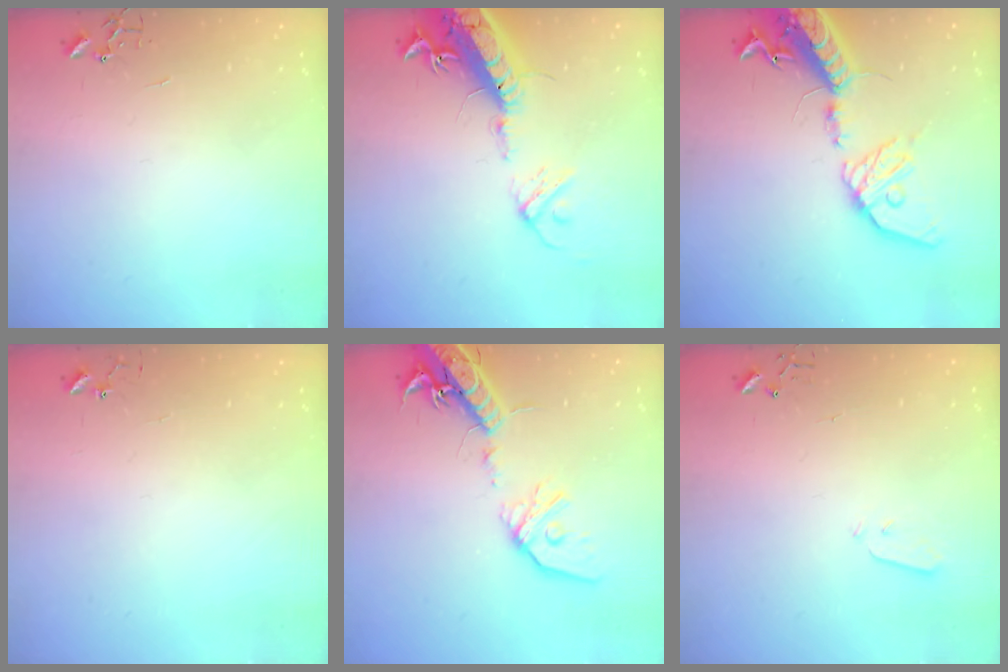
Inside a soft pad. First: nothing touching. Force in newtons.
{"total": 20.7, "press": 20.1, "slide": 4.8}
{"total": 20.9, "press": 20.4, "slide": 4.4}
{"total": 4.8, "press": 4.8, "slide": 0.2}
{"total": 18.3, "press": 17.9, "slide": 3.7}
{"total": 3.4, "press": 3.3, "slide": 0.7}